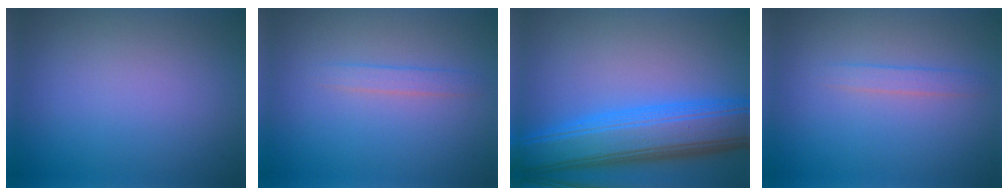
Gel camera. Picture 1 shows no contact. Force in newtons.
{"total": 1.2, "press": 1.2, "slide": 0.0}
{"total": 9.3, "press": 9.3, "slide": 0.2}
{"total": 1.2, "press": 1.2, "slide": 0.0}